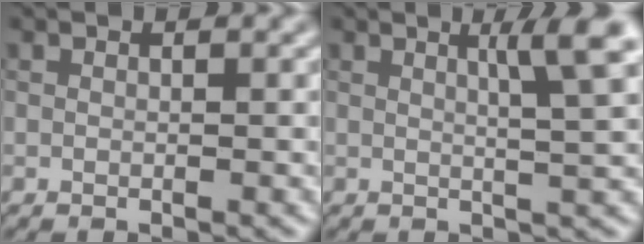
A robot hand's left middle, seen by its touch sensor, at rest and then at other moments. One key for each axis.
{"total": 4.7, "fx": 1.8, "fy": 0.7, "fz": 4.3, "tx": -0.057, "ty": 0.004, "tz": 0.026}